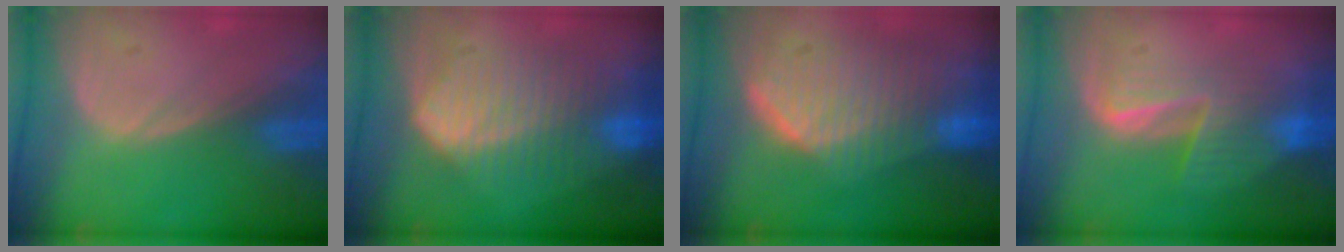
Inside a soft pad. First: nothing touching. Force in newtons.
{"total": 9.5, "press": 9.5, "slide": 0.7}
{"total": 10.1, "press": 9.0, "slide": 4.5}
{"total": 6.7, "press": 6.3, "slide": 2.2}